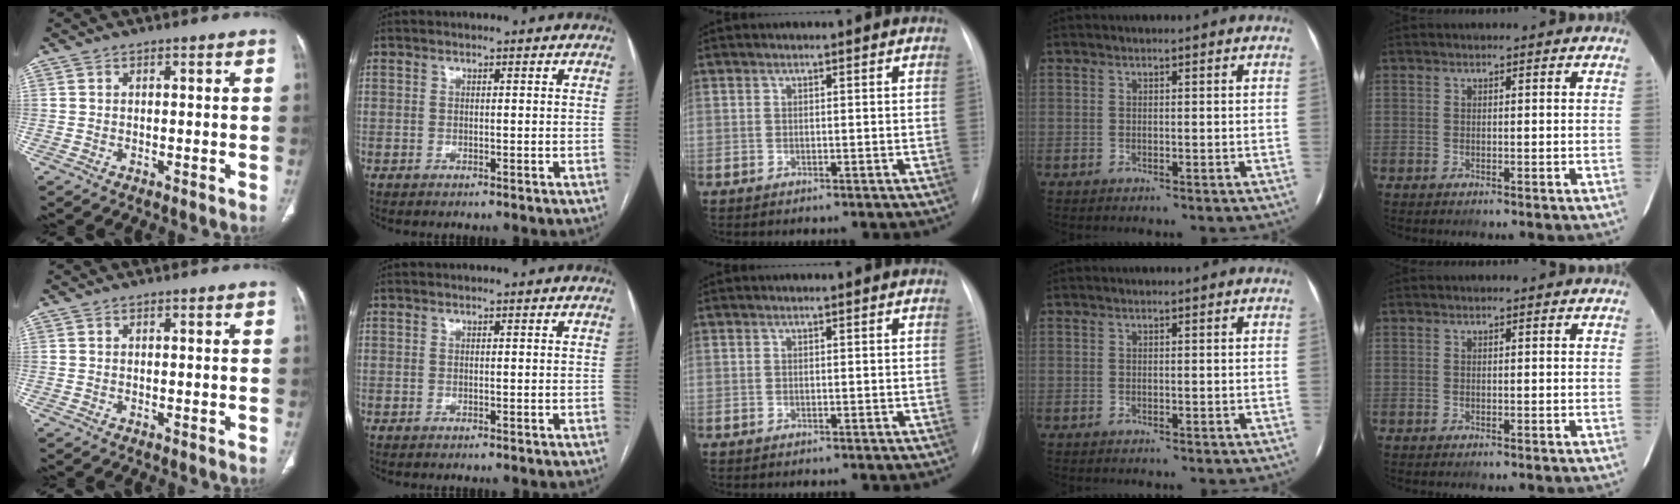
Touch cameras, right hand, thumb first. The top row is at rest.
{}